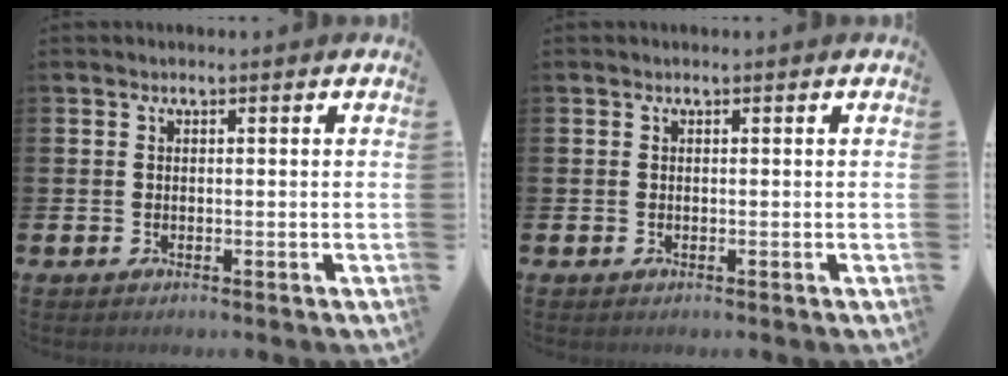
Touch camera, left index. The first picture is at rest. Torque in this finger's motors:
{"motor_torque": [0.00, 0.00, 0.00, -0.01]}